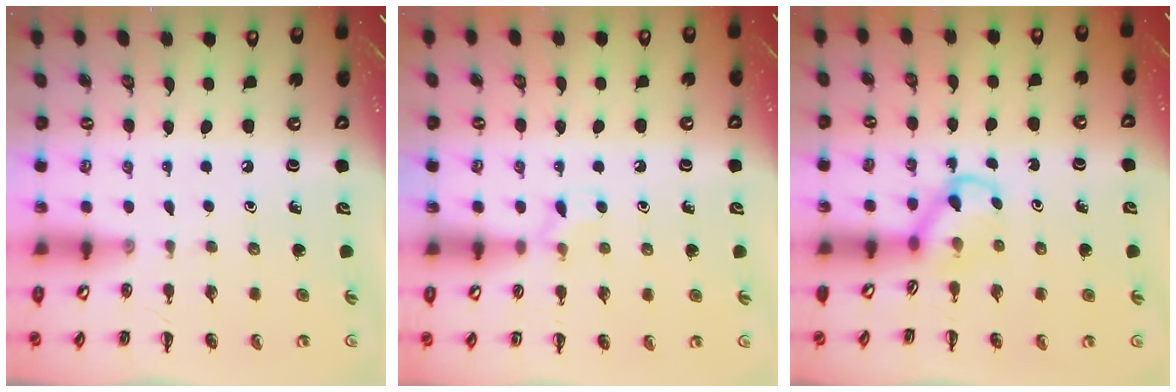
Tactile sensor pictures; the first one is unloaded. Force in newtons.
{"total": 5.5, "press": 5.2, "slide": 1.9}
{"total": 3.5, "press": 3.2, "slide": 1.5}